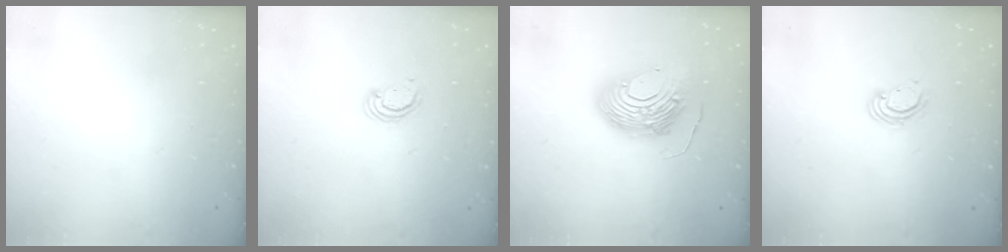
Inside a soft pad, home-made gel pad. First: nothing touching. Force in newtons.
{"total": 2.5, "press": 2.5, "slide": 0.2}
{"total": 13.8, "press": 13.7, "slide": 1.3}
{"total": 2.6, "press": 2.6, "slide": 0.1}